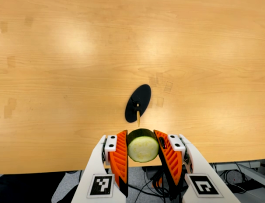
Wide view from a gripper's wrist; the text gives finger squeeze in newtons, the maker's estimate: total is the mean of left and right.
{"total": 10.9, "left": 9.6, "right": 12.2}